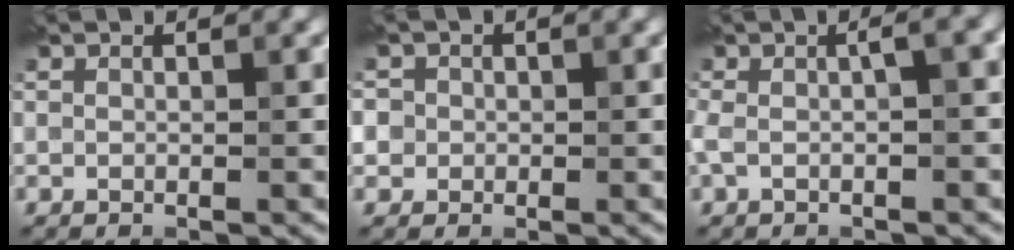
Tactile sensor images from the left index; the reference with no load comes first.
{"total": 3.1, "force": [1.0, 2.9, 0.8], "torque": [-0.004, 0.015, -0.002]}
{"total": 4.1, "force": [0.2, 1.4, 3.9], "torque": [-0.060, 0.016, -0.003]}